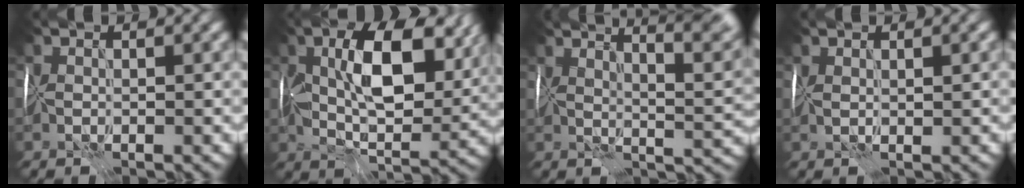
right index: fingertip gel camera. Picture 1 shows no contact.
{"total": 11.2, "force": [2.7, 5.7, 9.3], "torque": [-0.154, 0.003, 0.044]}
{"total": 9.8, "force": [6.8, 2.4, 6.6], "torque": [-0.068, 0.037, 0.068]}
{"total": 1.1, "force": [0.6, 0.1, 0.9], "torque": [-0.015, 0.004, 0.013]}